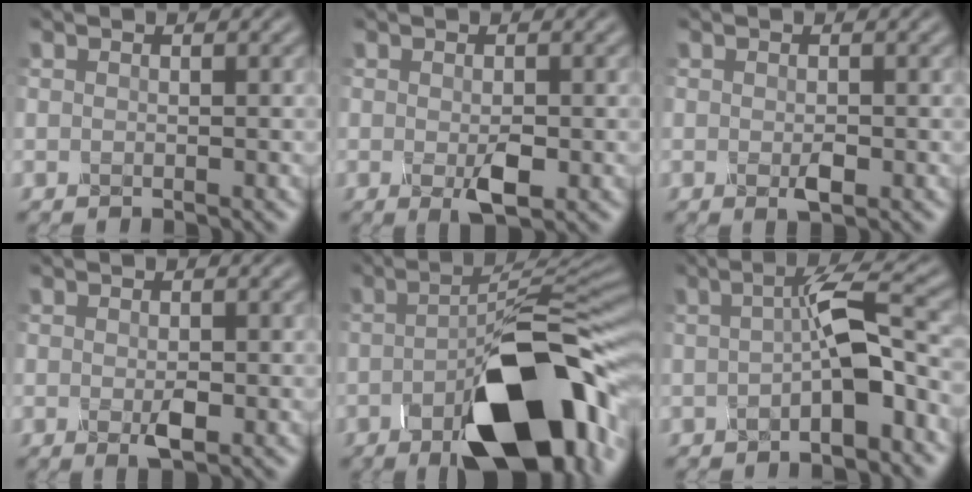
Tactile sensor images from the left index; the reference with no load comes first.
{"total": 2.7, "force": [-0.7, 1.2, 2.3], "torque": [-0.049, -0.003, -0.011]}
{"total": 1.5, "force": [-0.4, 0.7, 1.3], "torque": [-0.025, 0.000, -0.006]}
{"total": 1.9, "force": [-0.4, 0.9, 1.7], "torque": [-0.035, -0.001, -0.006]}
{"total": 13.5, "force": [-5.8, 5.2, 11.0], "torque": [-0.161, -0.001, -0.089]}
{"total": 4.8, "force": [-1.3, 0.8, 4.6], "torque": [-0.075, 0.023, -0.028]}